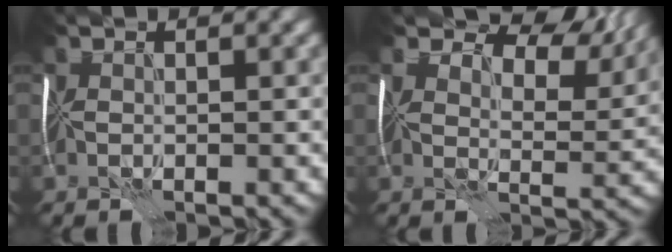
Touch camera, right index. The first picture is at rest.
{"total": 8.7, "force": [6.1, 4.2, 4.6], "torque": [-0.073, 0.000, 0.085]}